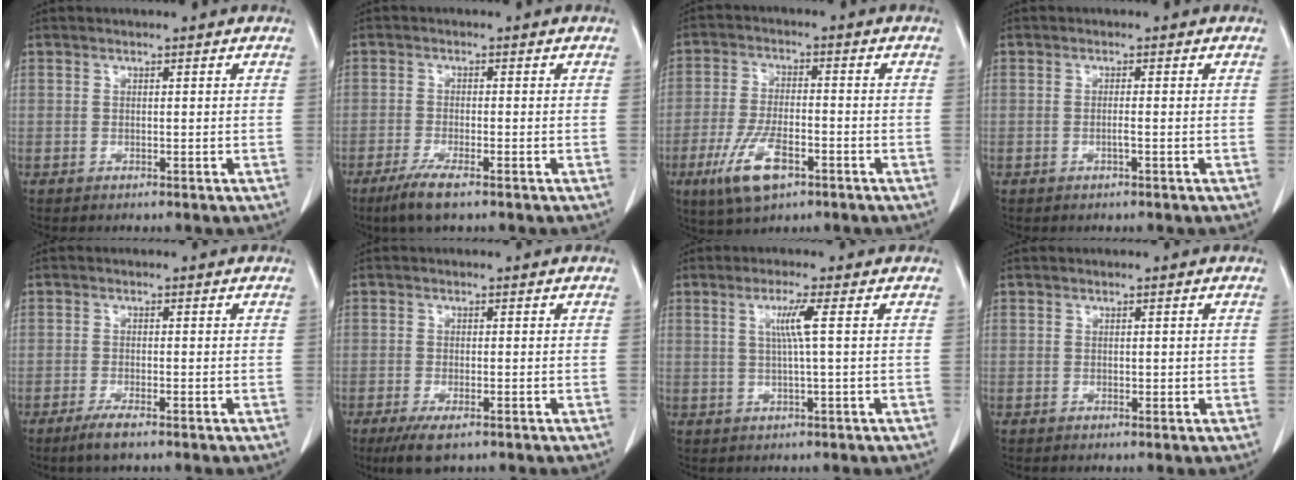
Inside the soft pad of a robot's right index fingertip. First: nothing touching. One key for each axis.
{"total": 4.5, "fx": -3.0, "fy": 0.5, "fz": 3.4, "tx": -0.071, "ty": -0.012, "tz": -0.055}
{"total": 9.1, "fx": -4.5, "fy": 3.2, "fz": 7.2, "tx": -0.151, "ty": -0.010, "tz": -0.078}
{"total": 1.0, "fx": -0.3, "fy": -0.2, "fz": 0.9, "tx": -0.020, "ty": -0.001, "tz": -0.006}
{"total": 2.7, "fx": -1.9, "fy": 0.2, "fz": 2.0, "tx": -0.043, "ty": -0.006, "tz": -0.037}
{"total": 4.2, "fx": -2.6, "fy": 1.2, "fz": 3.1, "tx": -0.060, "ty": -0.010, "tz": -0.040}
{"total": 3.9, "fx": 0.9, "fy": -0.8, "fz": 3.7, "tx": -0.075, "ty": 0.001, "tz": 0.017}
{"total": 0.7, "fx": 0.0, "fy": 0.5, "fz": 0.5, "tx": -0.007, "ty": -0.001, "tz": 0.001}